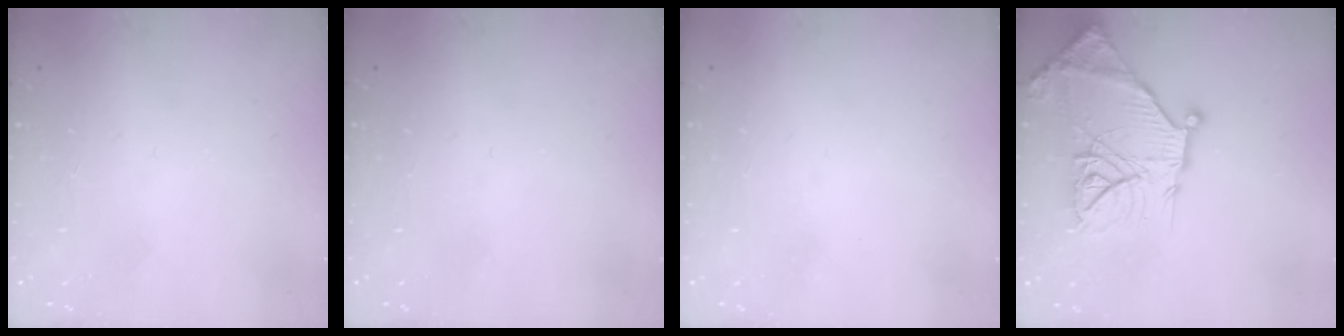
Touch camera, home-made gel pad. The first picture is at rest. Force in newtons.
{"total": 0.0}
{"total": 1.5, "press": 1.5, "slide": 0.1}
{"total": 22.8, "press": 22.6, "slide": 2.3}